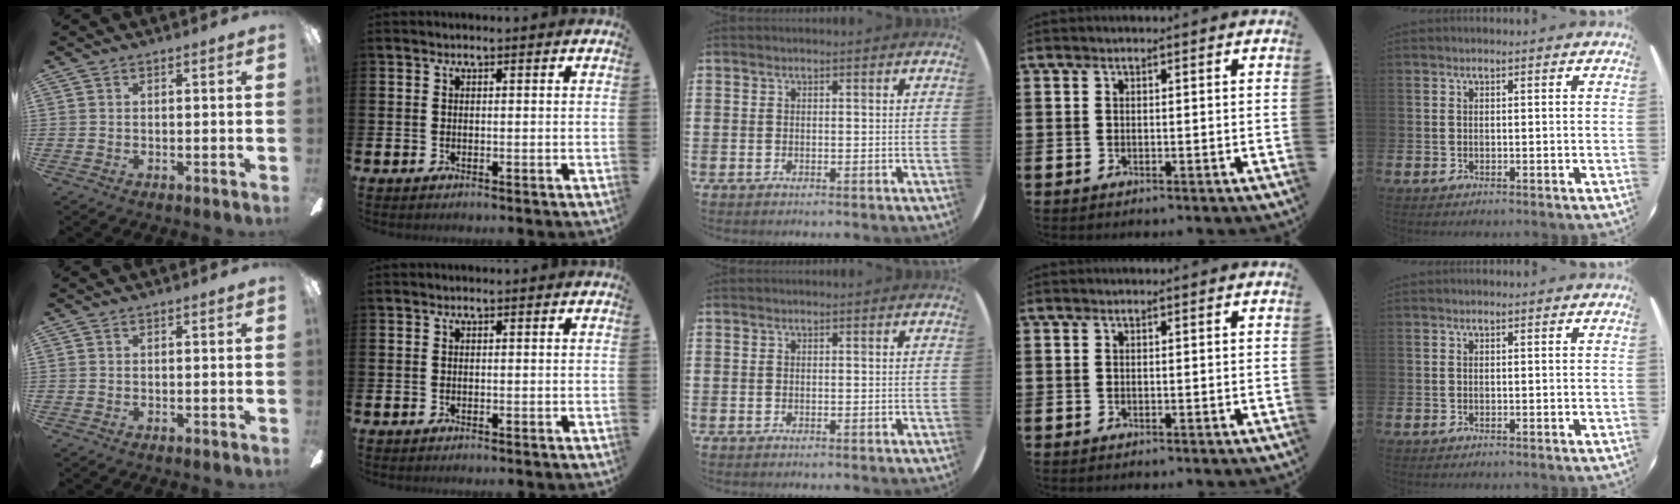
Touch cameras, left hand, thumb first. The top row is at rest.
{}